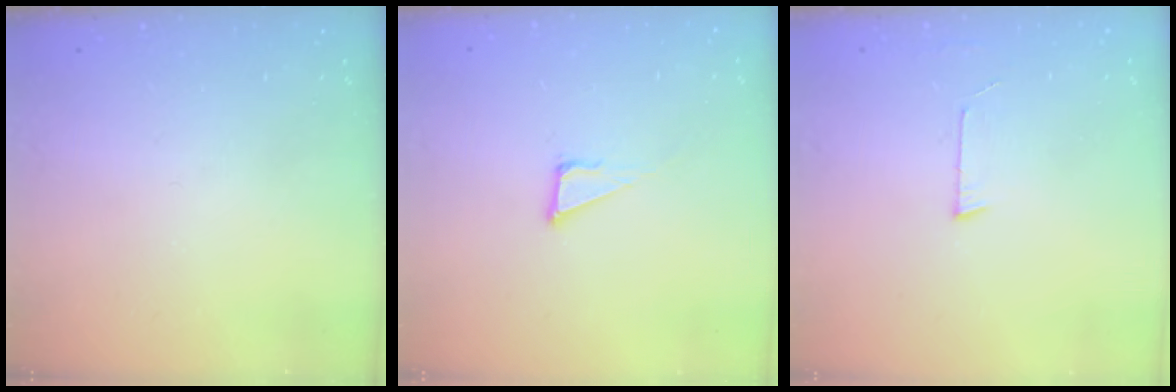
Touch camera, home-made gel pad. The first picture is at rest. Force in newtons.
{"total": 3.8, "press": 3.7, "slide": 0.2}
{"total": 2.7, "press": 2.7, "slide": 0.2}